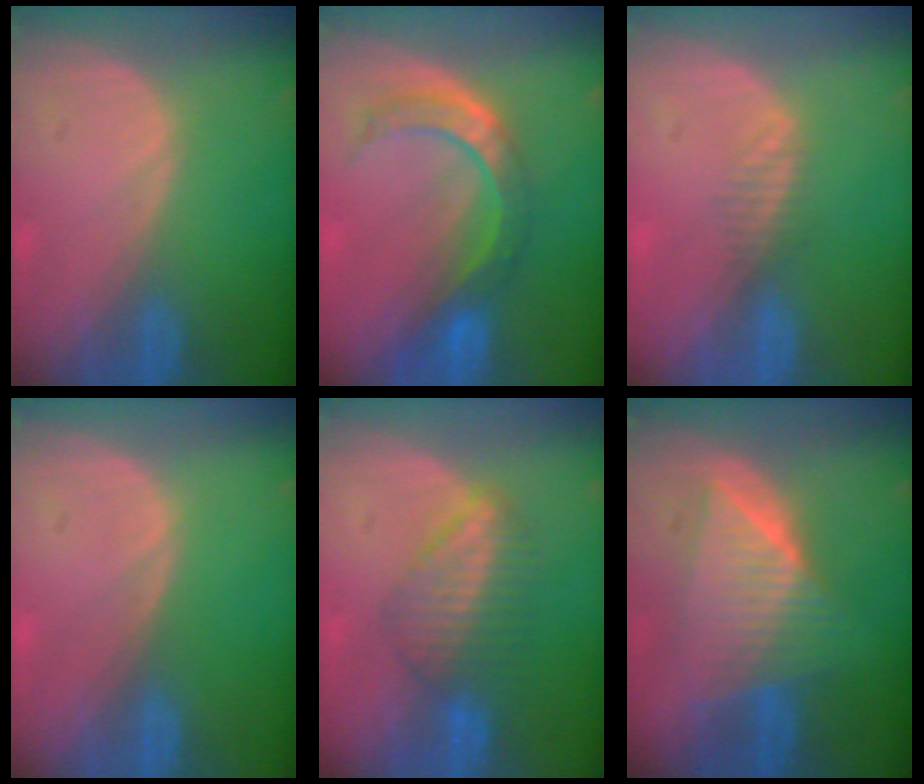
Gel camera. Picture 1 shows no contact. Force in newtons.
{"total": 7.1, "press": 6.8, "slide": 2.0}
{"total": 1.7, "press": 1.4, "slide": 1.0}
{"total": 0.0}
{"total": 6.4, "press": 6.0, "slide": 2.0}
{"total": 8.2, "press": 8.2, "slide": 0.4}